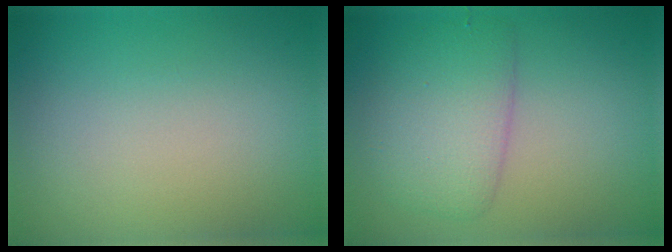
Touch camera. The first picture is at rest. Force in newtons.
{"total": 4.3, "press": 4.3, "slide": 0.0}